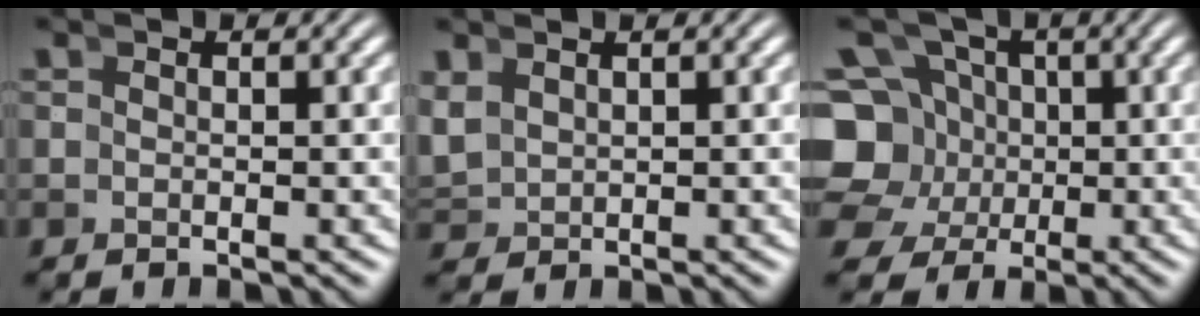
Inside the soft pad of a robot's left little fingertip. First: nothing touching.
{"total": 1.7, "force": [0.8, 1.3, 0.7], "torque": [-0.026, -0.006, 0.029]}
{"total": 11.4, "force": [0.3, 10.2, 5.1], "torque": [-0.111, -0.039, 0.006]}